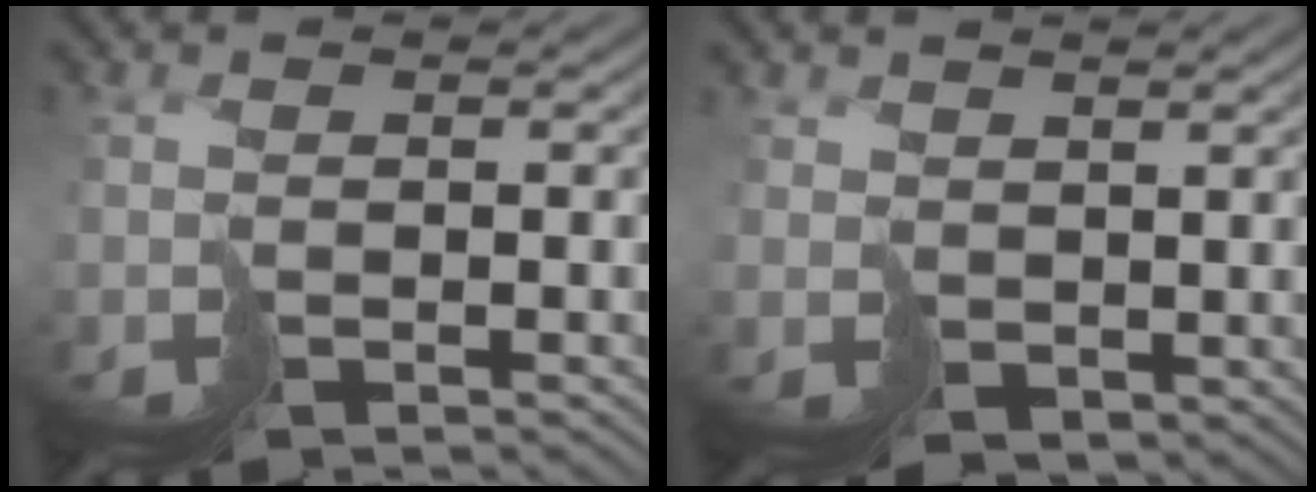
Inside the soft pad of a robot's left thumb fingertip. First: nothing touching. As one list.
[{"total": 2.0, "force": [1.7, 1.0, -0.4], "torque": [0.001, -0.004, 0.041]}]